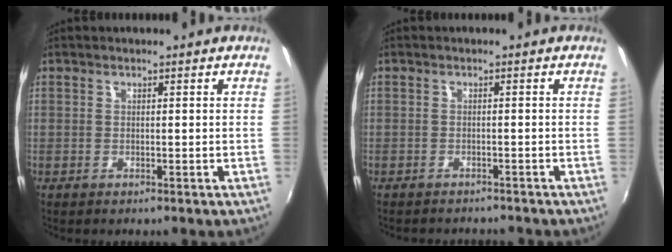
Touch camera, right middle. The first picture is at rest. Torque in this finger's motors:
{"motor_torque": [0.60, -1.54, 0.05, 0.03]}